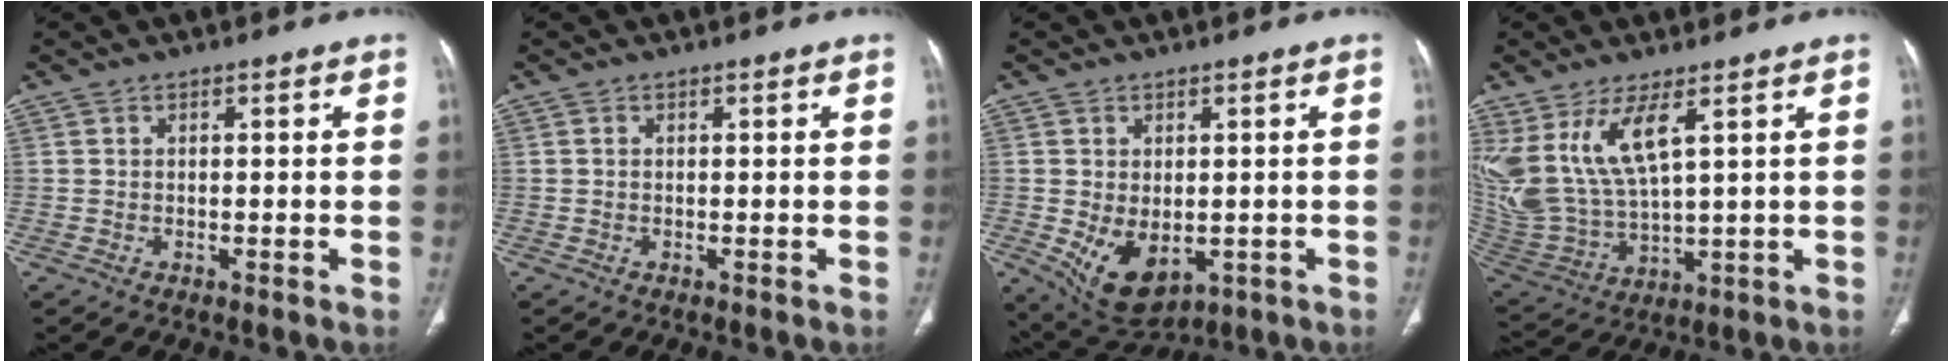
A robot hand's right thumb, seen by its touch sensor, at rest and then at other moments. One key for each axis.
{"total": 0.0}
{"total": 9.2, "fx": -1.8, "fy": 5.8, "fz": 6.8, "tx": -0.102, "ty": -0.013, "tz": -0.006}
{"total": 14.1, "fx": 6.1, "fy": 5.0, "fz": 11.7, "tx": -0.257, "ty": -0.037, "tz": 0.144}